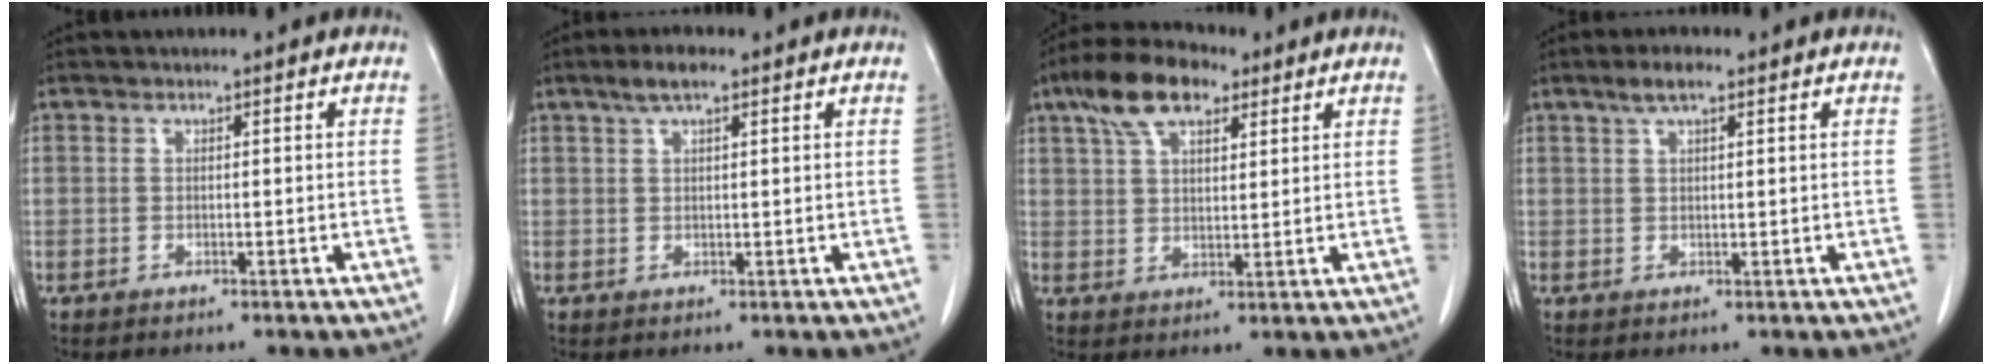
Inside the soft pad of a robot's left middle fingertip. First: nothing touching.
{"total": 3.5, "force": [2.3, 0.8, 2.5], "torque": [-0.053, 0.010, 0.043]}
{"total": 9.9, "force": [6.0, 4.2, 6.6], "torque": [-0.131, 0.029, 0.110]}
{"total": 3.3, "force": [2.1, 0.7, 2.3], "torque": [-0.049, 0.009, 0.041]}